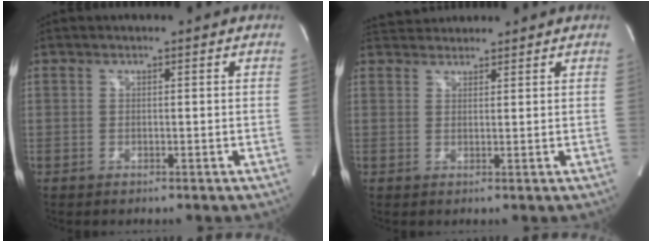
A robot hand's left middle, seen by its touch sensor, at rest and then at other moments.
{"total": 3.7, "force": [3.6, 0.9, 0.2], "torque": [-0.009, 0.029, 0.065]}